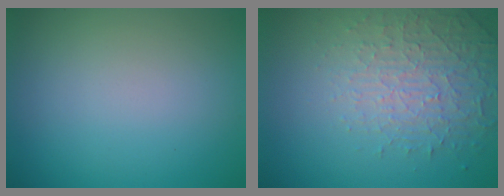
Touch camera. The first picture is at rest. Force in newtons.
{"total": 4.6, "press": 3.2, "slide": 3.3}